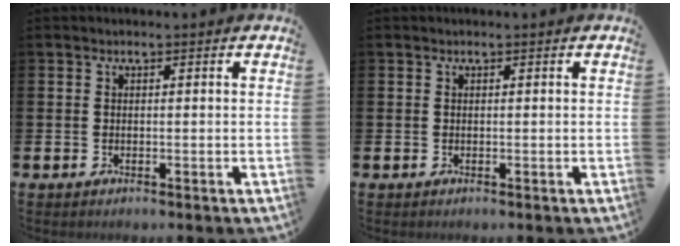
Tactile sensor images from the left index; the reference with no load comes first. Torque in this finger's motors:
{"motor_torque": [-0.03, 0.03, 0.00, 0.01]}